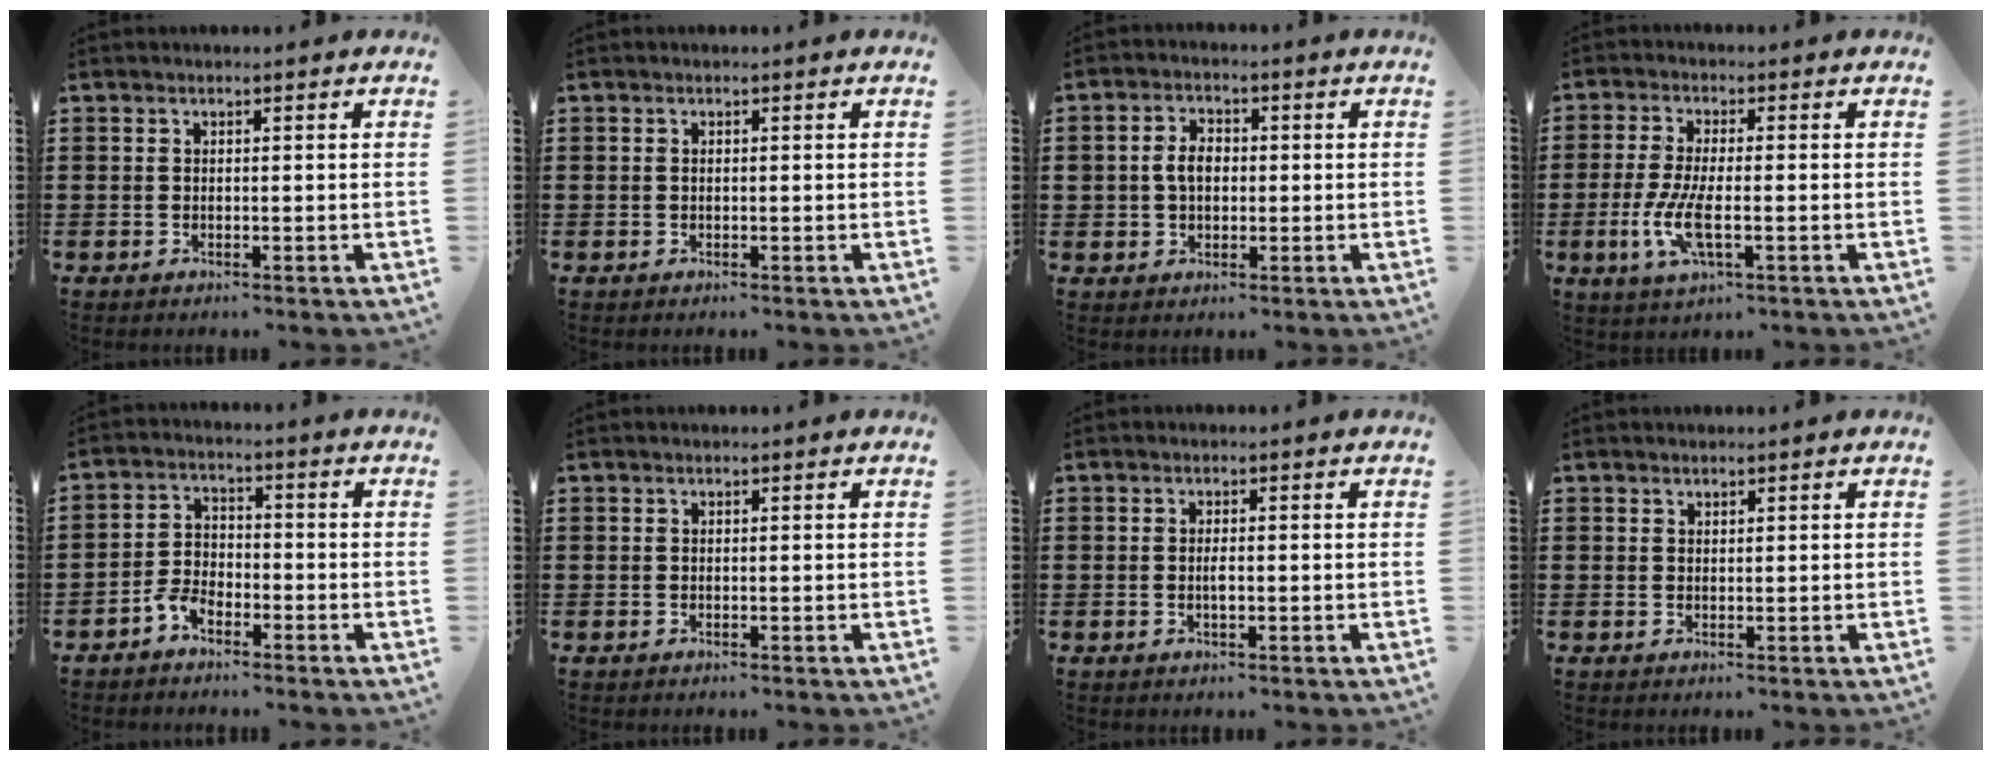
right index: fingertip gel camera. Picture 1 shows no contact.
{"total": 0.0}
{"total": 3.5, "force": [0.0, 2.6, 2.3], "torque": [-0.050, 0.010, -0.003]}
{"total": 6.5, "force": [-1.8, 1.9, 5.9], "torque": [-0.133, -0.014, -0.038]}
{"total": 3.9, "force": [-2.8, 2.1, 1.6], "torque": [-0.052, 0.003, -0.062]}
{"total": 0.0}
{"total": 1.6, "force": [-0.3, 0.5, 1.5], "torque": [-0.028, 0.000, -0.006]}
{"total": 0.6, "force": [0.5, 0.3, 0.0], "torque": [-0.001, 0.002, 0.011]}